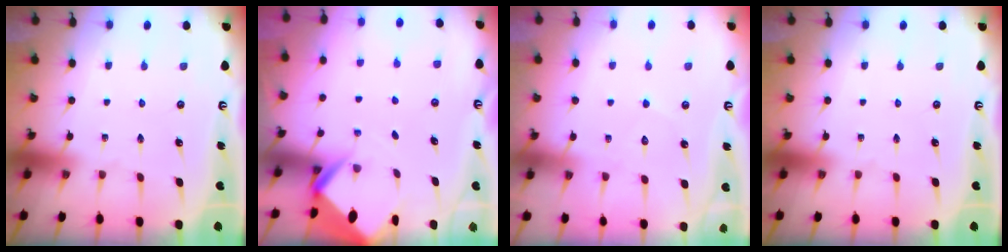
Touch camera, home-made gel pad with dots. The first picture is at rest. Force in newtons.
{"total": 2.6, "press": 2.6, "slide": 0.2}
{"total": 5.1, "press": 5.1, "slide": 0.5}
{"total": 0.0}